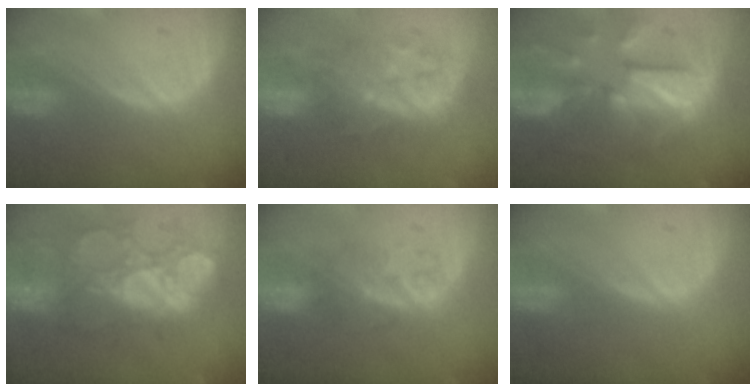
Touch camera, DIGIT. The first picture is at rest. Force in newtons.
{"total": 8.1, "press": 8.0, "slide": 1.2}
{"total": 12.4, "press": 12.3, "slide": 1.2}
{"total": 10.4, "press": 10.3, "slide": 1.6}
{"total": 4.1, "press": 4.0, "slide": 1.2}
{"total": 0.0}